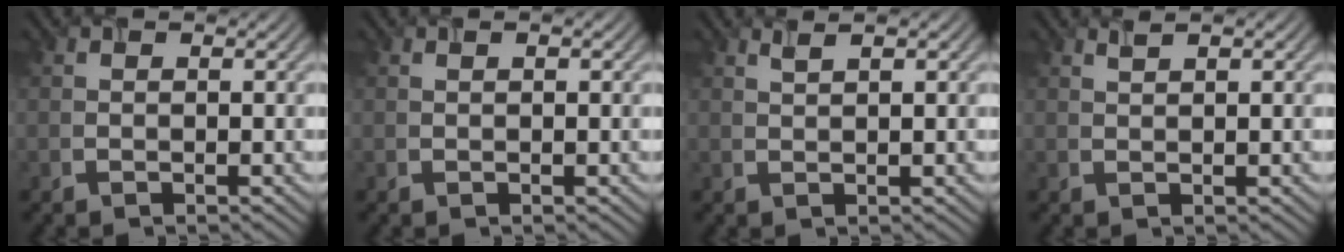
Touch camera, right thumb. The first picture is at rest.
{"total": 0.0}
{"total": 1.1, "force": [0.5, 0.1, 0.9], "torque": [-0.011, 0.009, 0.013]}
{"total": 0.6, "force": [0.4, 0.0, 0.5], "torque": [-0.008, 0.006, 0.011]}